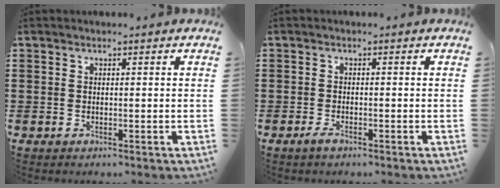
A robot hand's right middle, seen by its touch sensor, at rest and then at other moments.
{"total": 1.1, "force": [-0.7, 0.3, 0.8], "torque": [-0.023, -0.002, -0.016]}